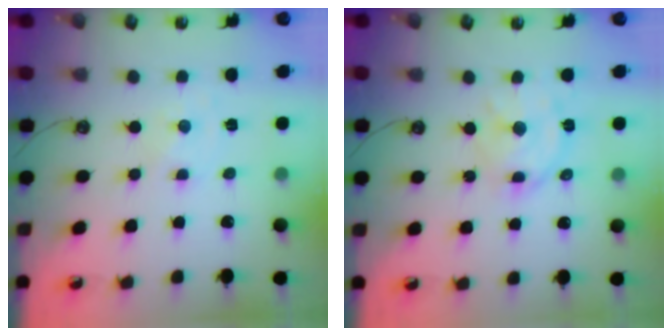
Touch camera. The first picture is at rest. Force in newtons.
{"total": 12.6, "press": 12.5, "slide": 1.1}